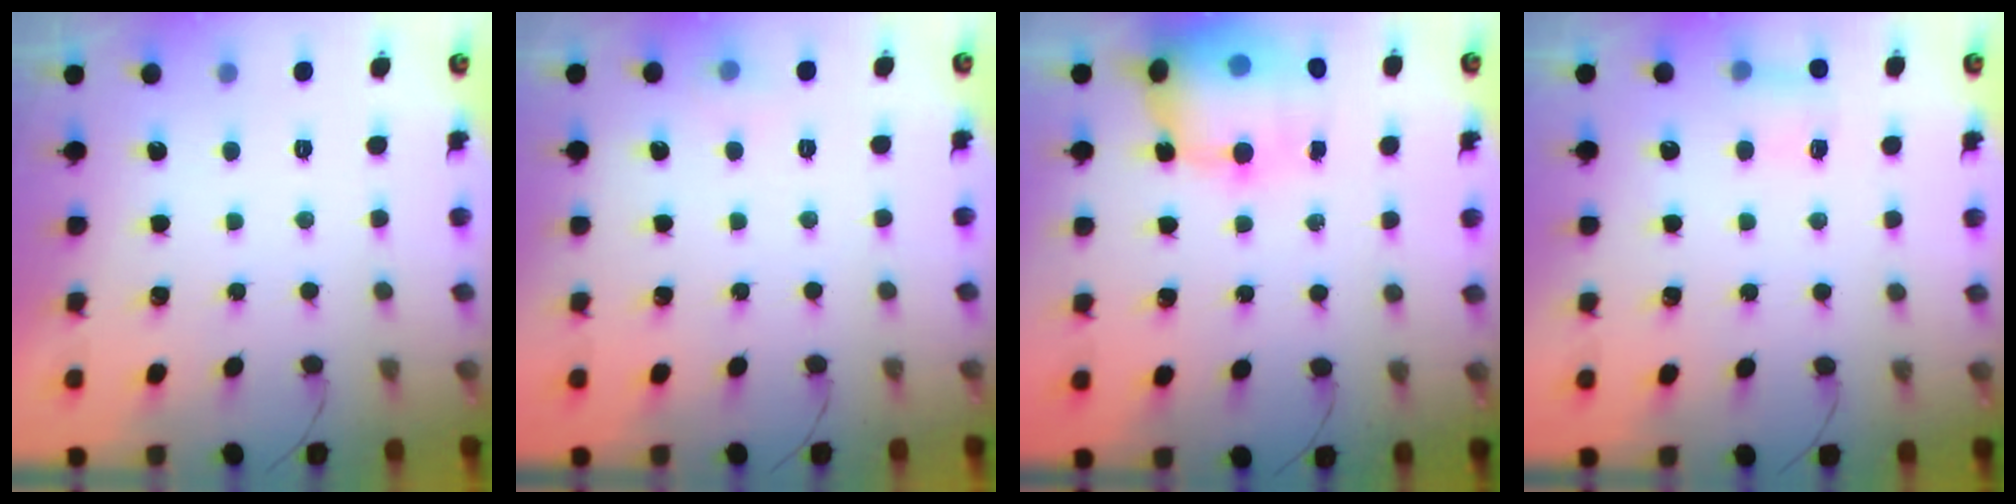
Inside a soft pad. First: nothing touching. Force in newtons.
{"total": 4.6, "press": 4.4, "slide": 1.3}
{"total": 15.8, "press": 15.3, "slide": 4.0}
{"total": 4.3, "press": 4.2, "slide": 1.2}